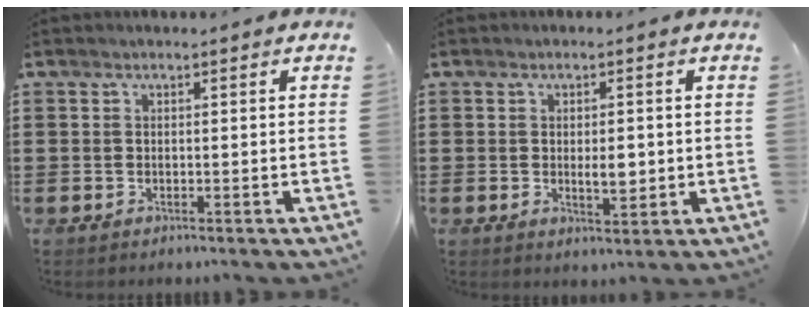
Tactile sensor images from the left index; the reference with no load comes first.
{"total": 3.3, "force": [-0.2, 1.6, 2.9], "torque": [-0.048, -0.001, -0.006]}